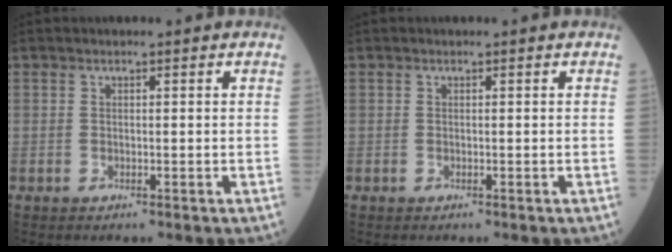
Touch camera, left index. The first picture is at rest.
{"total": 0.0}